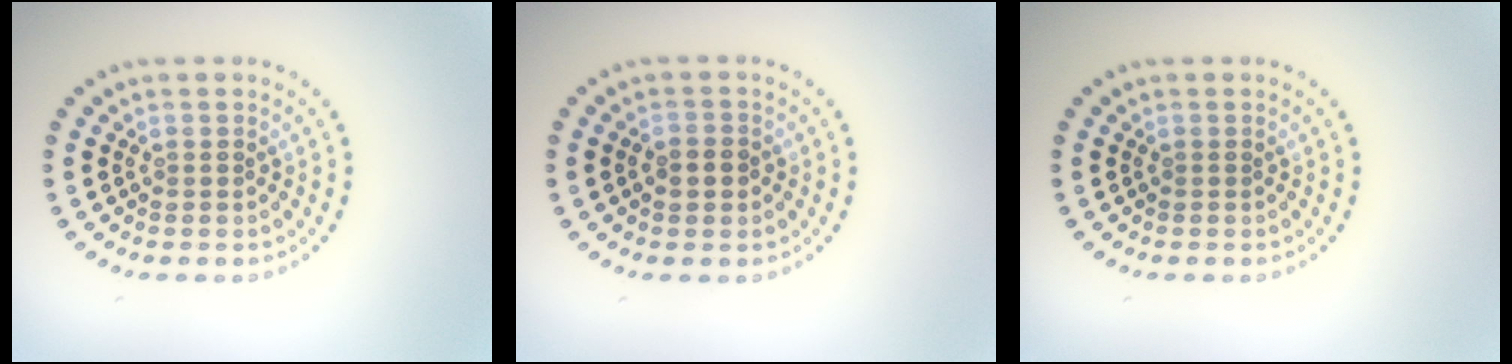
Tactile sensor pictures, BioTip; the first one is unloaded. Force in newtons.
{"total": 1.7, "press": 1.7, "slide": 0.4}
{"total": 0.0}